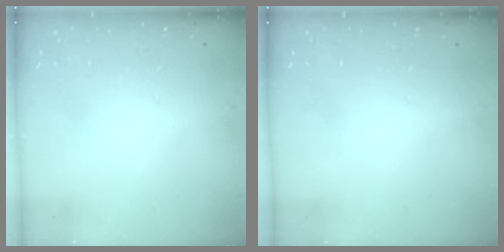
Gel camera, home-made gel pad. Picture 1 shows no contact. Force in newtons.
{"total": 0.0}